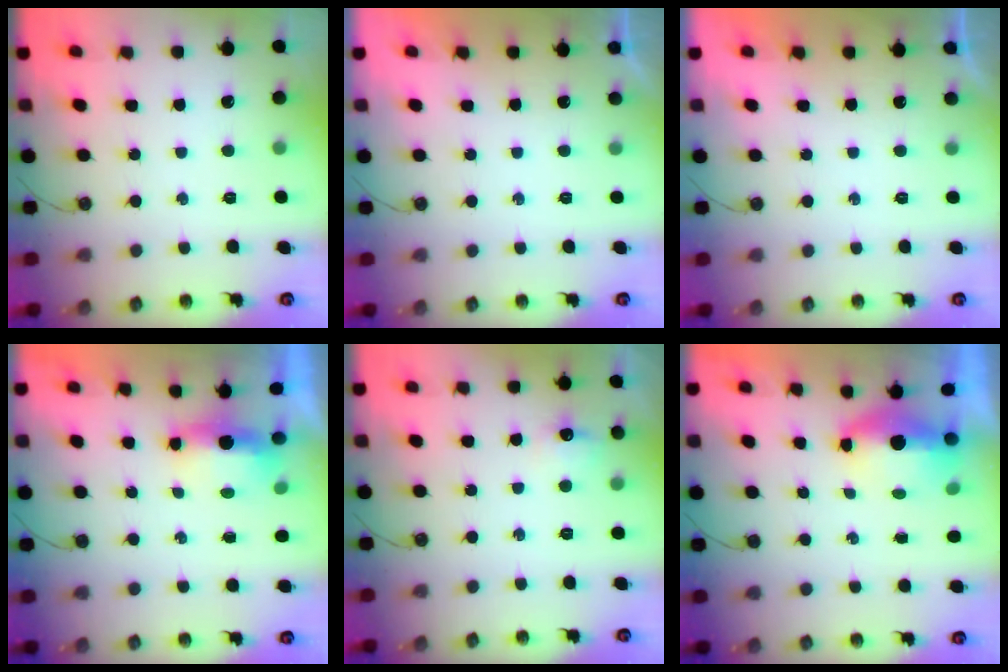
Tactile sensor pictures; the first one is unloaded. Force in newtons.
{"total": 0.0}
{"total": 0.0}
{"total": 5.1, "press": 4.9, "slide": 1.2}
{"total": 7.2, "press": 7.1, "slide": 0.9}
{"total": 6.0, "press": 5.8, "slide": 1.2}